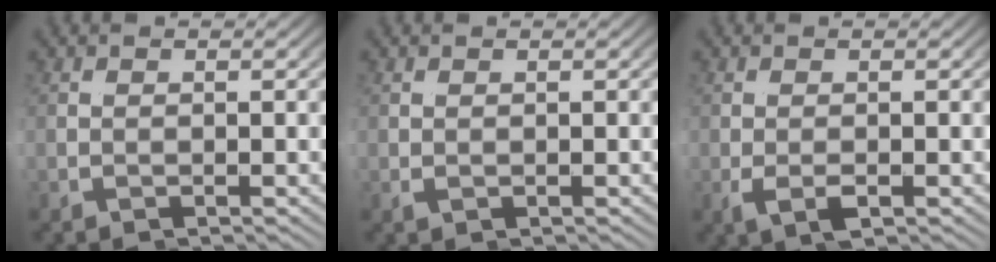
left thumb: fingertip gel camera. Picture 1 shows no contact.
{"total": 0.6, "force": [0.4, -0.4, 0.1], "torque": [-0.001, 0.005, 0.006]}
{"total": 1.0, "force": [0.4, -0.4, 0.9], "torque": [-0.017, 0.011, 0.001]}